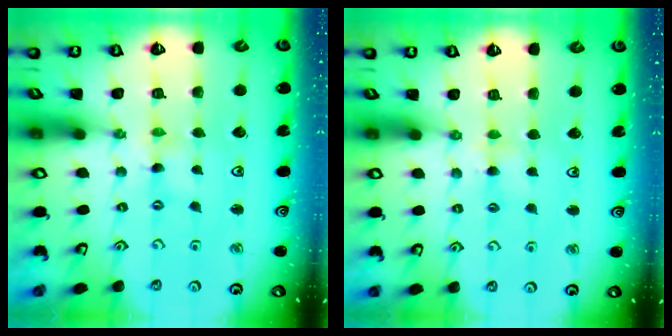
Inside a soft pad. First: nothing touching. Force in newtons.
{"total": 4.0, "press": 4.0, "slide": 0.6}